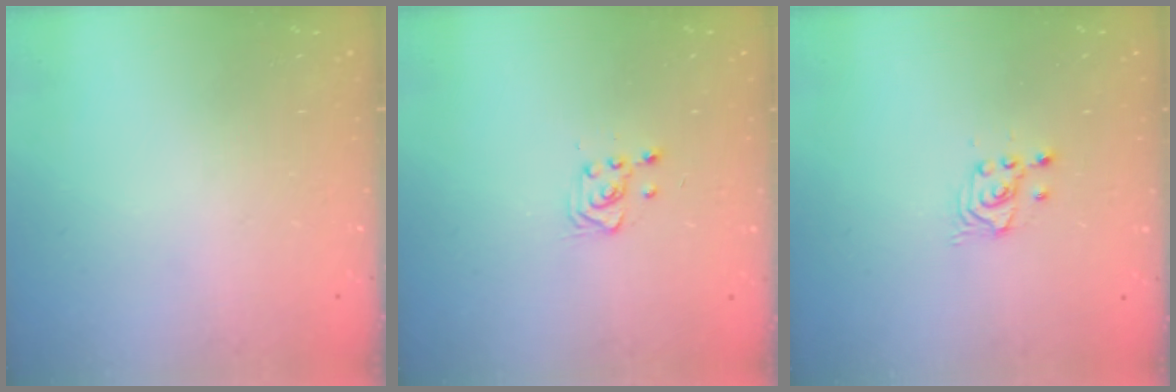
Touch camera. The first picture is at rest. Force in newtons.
{"total": 2.8, "press": 2.7, "slide": 0.7}
{"total": 2.6, "press": 2.5, "slide": 0.3}